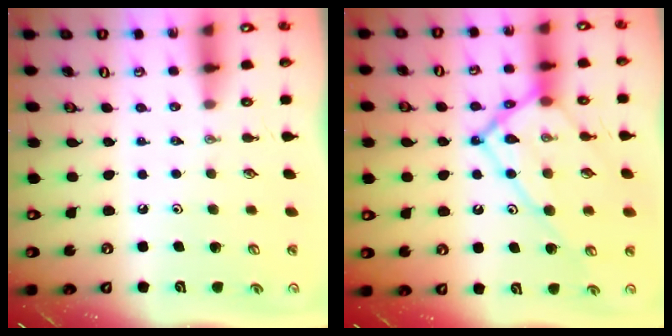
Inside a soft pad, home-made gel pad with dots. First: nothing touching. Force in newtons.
{"total": 15.7, "press": 15.6, "slide": 1.6}